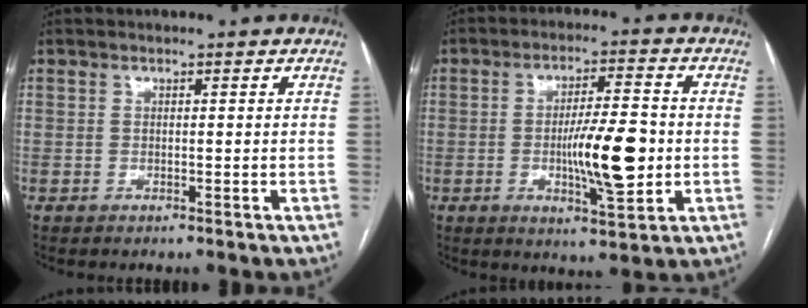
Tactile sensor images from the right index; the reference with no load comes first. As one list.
[{"total": 10.7, "force": [-1.5, 2.1, 10.4], "torque": [-0.175, -0.003, -0.022]}]